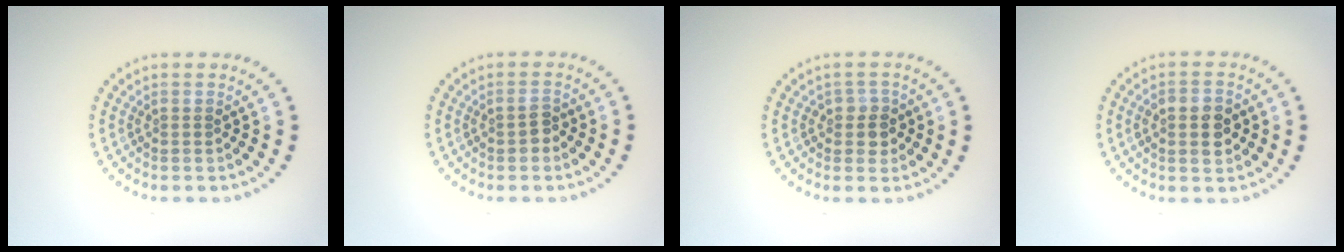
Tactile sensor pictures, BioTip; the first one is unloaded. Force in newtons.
{"total": 1.3, "press": 1.3, "slide": 0.4}
{"total": 1.9, "press": 1.7, "slide": 0.8}
{"total": 3.8, "press": 3.8, "slide": 0.1}